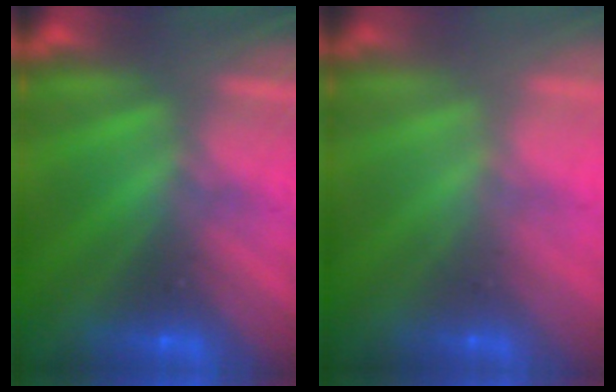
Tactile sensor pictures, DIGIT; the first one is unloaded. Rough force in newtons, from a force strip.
{"total": 2.1}